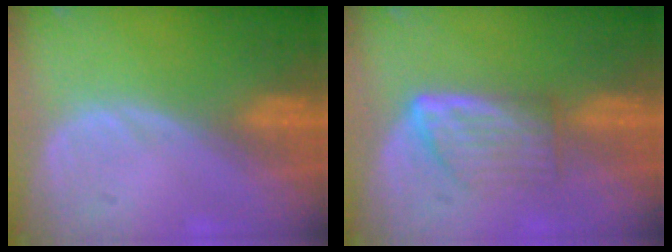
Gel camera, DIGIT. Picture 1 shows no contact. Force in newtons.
{"total": 5.8, "press": 5.2, "slide": 2.4}